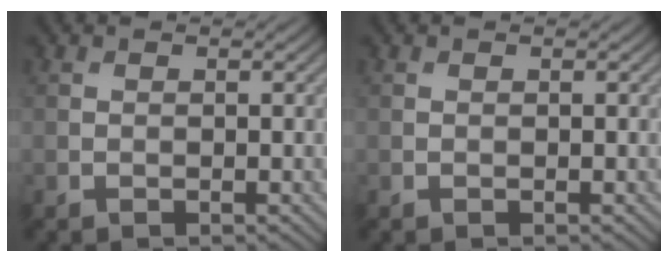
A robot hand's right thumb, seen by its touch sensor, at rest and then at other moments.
{"total": 0.0}